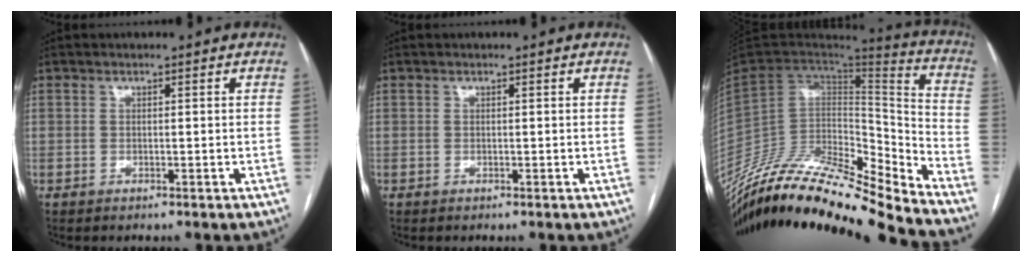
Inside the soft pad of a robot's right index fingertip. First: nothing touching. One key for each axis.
{"total": 0.0}
{"total": 27.4, "fx": -24.4, "fy": 2.6, "fz": 12.2, "tx": -0.203, "ty": -0.013, "tz": -0.405}